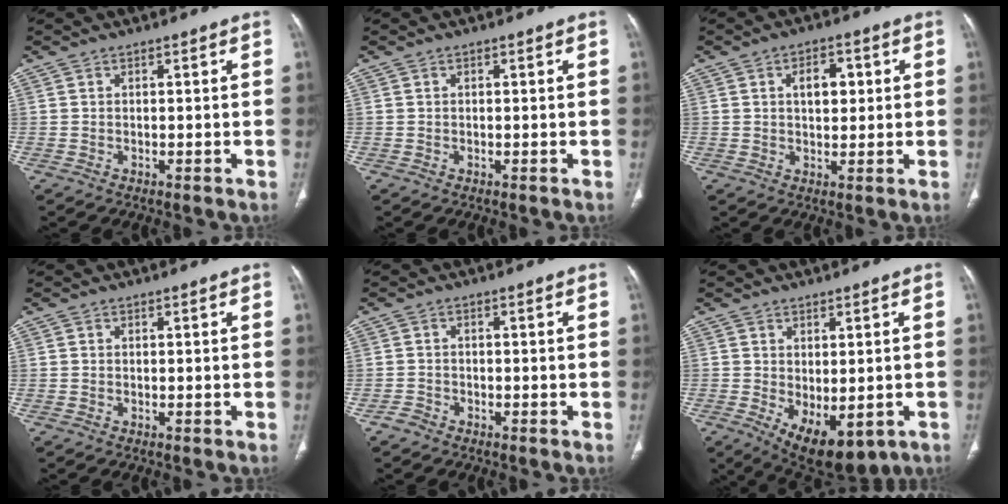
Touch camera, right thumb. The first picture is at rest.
{"total": 0.0}
{"total": 5.5, "force": [1.3, 3.3, 4.1], "torque": [-0.043, 0.001, 0.019]}
{"total": 0.0}
{"total": 1.6, "force": [-1.3, 1.0, 0.2], "torque": [-0.007, 0.004, -0.028]}
{"total": 11.5, "force": [-4.2, 6.1, 8.8], "torque": [-0.114, -0.003, -0.040]}